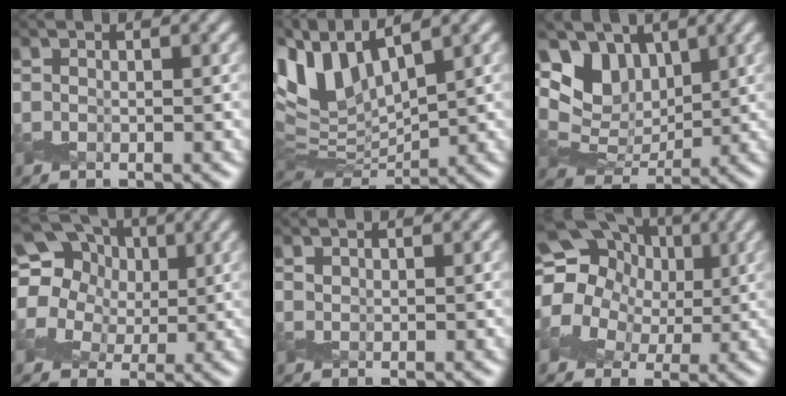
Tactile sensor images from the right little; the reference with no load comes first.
{"total": 7.5, "force": [4.2, 3.5, 5.2], "torque": [-0.118, 0.012, 0.079]}
{"total": 7.4, "force": [4.0, 4.6, 4.2], "torque": [-0.089, 0.010, 0.064]}
{"total": 16.6, "force": [7.1, 12.8, 7.8], "torque": [-0.181, 0.045, 0.109]}
{"total": 0.7, "force": [0.7, 0.2, 0.0], "torque": [-0.003, -0.001, 0.014]}
{"total": 15.4, "force": [5.5, 12.2, 7.6], "torque": [-0.149, 0.022, 0.078]}